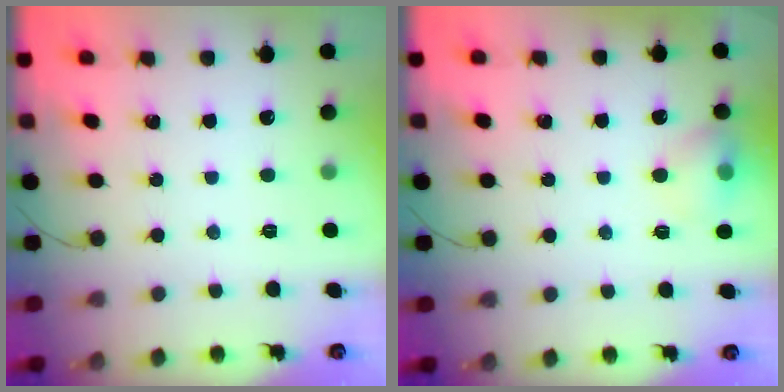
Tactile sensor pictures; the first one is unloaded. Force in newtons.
{"total": 8.2, "press": 8.1, "slide": 1.2}